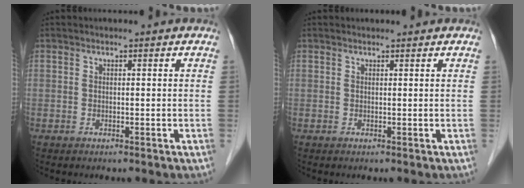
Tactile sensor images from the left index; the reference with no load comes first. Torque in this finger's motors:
{"motor_torque": [0.12, -0.07, -0.03, 0.01]}